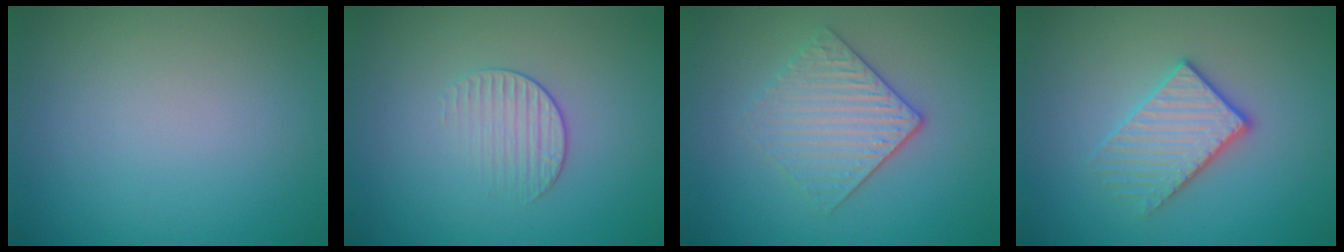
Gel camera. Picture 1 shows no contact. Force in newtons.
{"total": 1.7, "press": 1.0, "slide": 1.4}
{"total": 3.4, "press": 3.1, "slide": 1.6}
{"total": 3.2, "press": 3.0, "slide": 1.2}